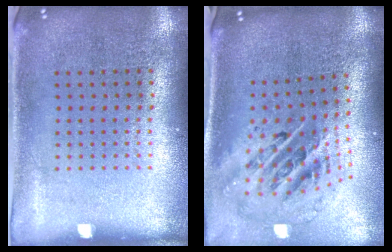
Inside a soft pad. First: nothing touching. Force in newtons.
{"total": 2.5, "press": 1.8, "slide": 1.8}